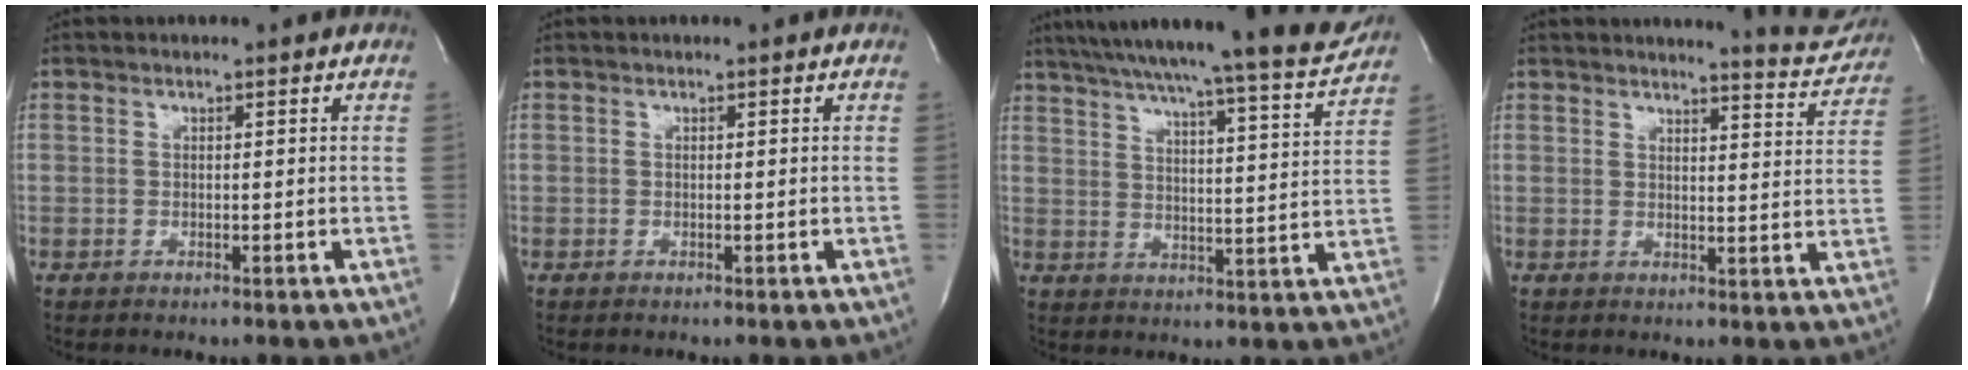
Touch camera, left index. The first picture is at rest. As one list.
[{"total": 0.0}, {"total": 19.9, "force": [18.0, -0.1, 8.4], "torque": [-0.133, -0.038, 0.239]}, {"total": 8.0, "force": [7.9, 0.3, 1.1], "torque": [-0.011, -0.039, 0.079]}]